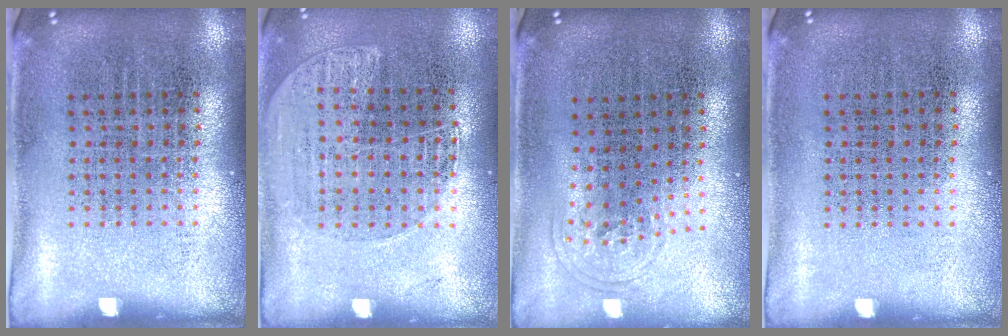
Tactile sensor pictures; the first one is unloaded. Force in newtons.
{"total": 1.3, "press": 1.3, "slide": 0.1}
{"total": 0.8, "press": 0.5, "slide": 0.7}
{"total": 0.0}